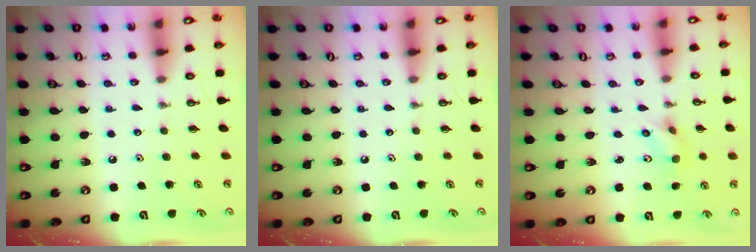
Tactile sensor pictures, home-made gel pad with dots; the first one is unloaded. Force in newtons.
{"total": 0.0}
{"total": 2.9, "press": 1.1, "slide": 2.7}